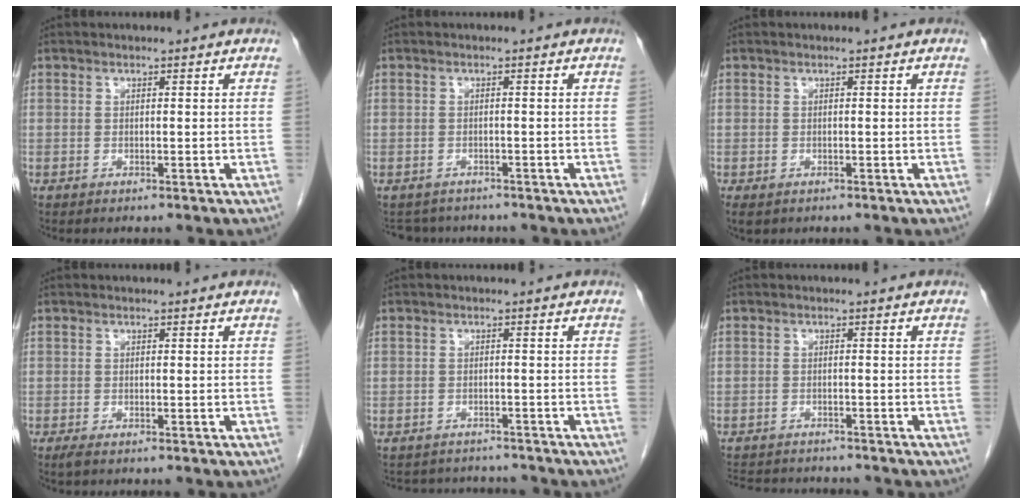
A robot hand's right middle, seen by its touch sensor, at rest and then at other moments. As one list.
[{"total": 3.9, "force": [-3.6, 1.6, 0.0], "torque": [0.001, 0.000, -0.051]}, {"total": 1.9, "force": [-1.1, 1.2, 0.9], "torque": [-0.016, -0.003, -0.010]}, {"total": 0.9, "force": [-0.6, 0.1, 0.6], "torque": [-0.015, -0.004, -0.011]}, {"total": 6.3, "force": [-6.0, 1.9, 0.4], "torque": [-0.003, 0.012, -0.078]}, {"total": 8.1, "force": [-7.6, 1.8, 2.1], "torque": [-0.036, 0.002, -0.107]}]